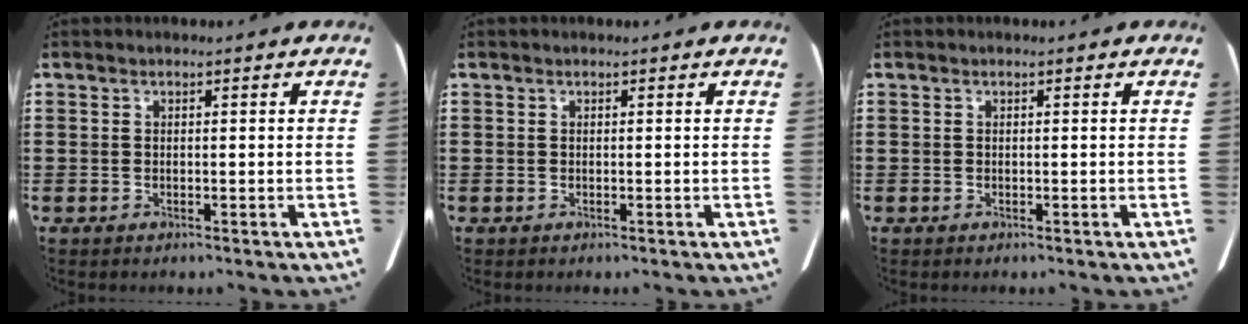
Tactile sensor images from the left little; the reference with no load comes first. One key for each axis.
{"total": 0.0}
{"total": 0.0}